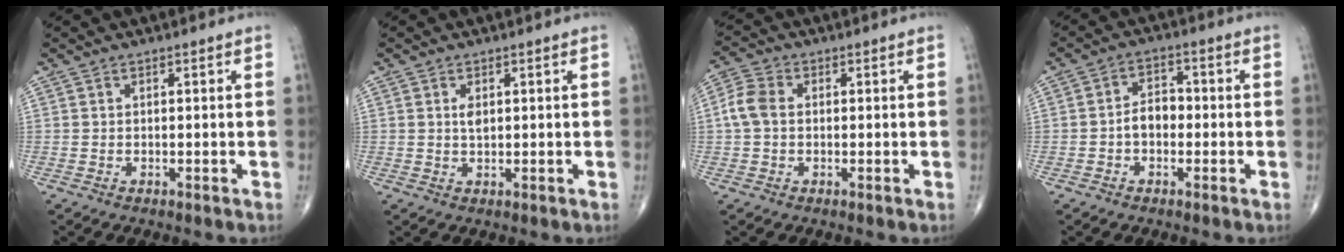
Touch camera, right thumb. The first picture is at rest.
{"total": 1.9, "force": [0.5, 1.0, 1.5], "torque": [-0.025, -0.003, 0.011]}
{"total": 5.2, "force": [0.2, 3.8, 3.6], "torque": [-0.082, 0.017, -0.003]}
{"total": 4.8, "force": [-1.0, 3.3, 3.4], "torque": [-0.039, 0.023, -0.027]}